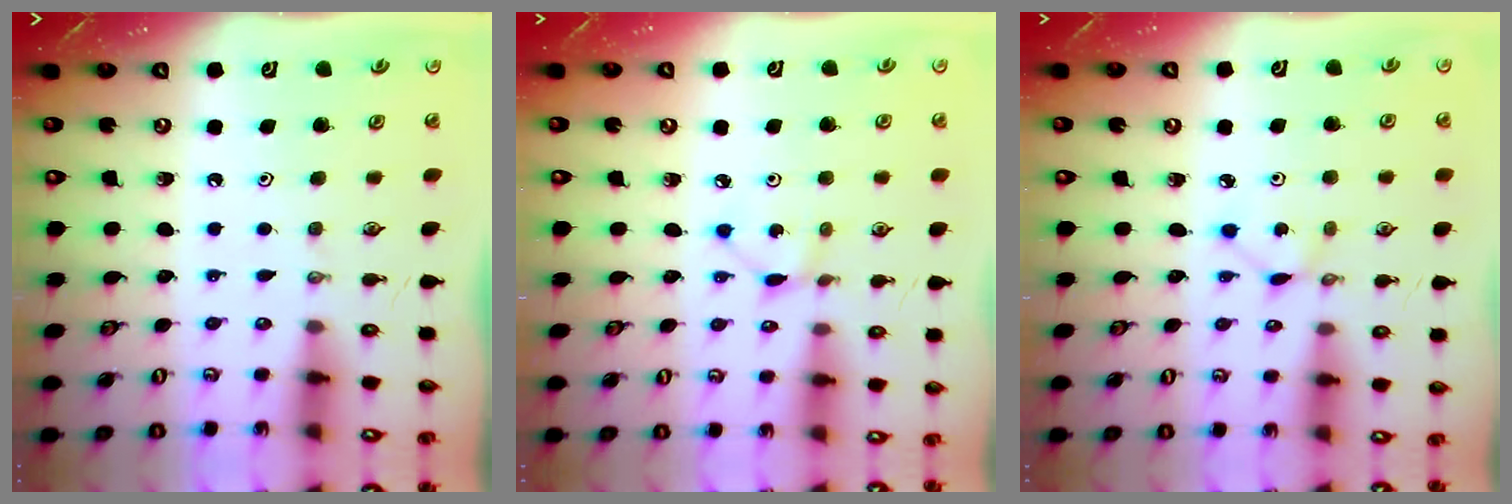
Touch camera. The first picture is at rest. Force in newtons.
{"total": 2.0, "press": 2.0, "slide": 0.2}
{"total": 1.4, "press": 1.4, "slide": 0.2}